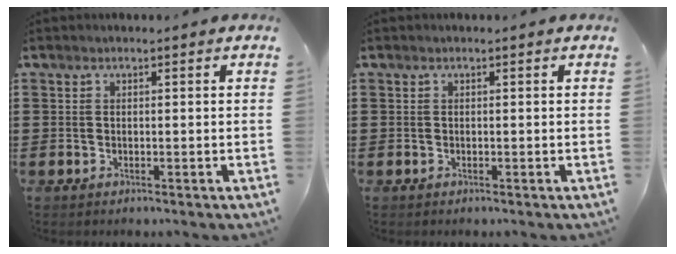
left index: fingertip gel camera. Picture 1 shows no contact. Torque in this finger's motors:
{"motor_torque": [-0.02, -0.02, 0.00, 0.00]}